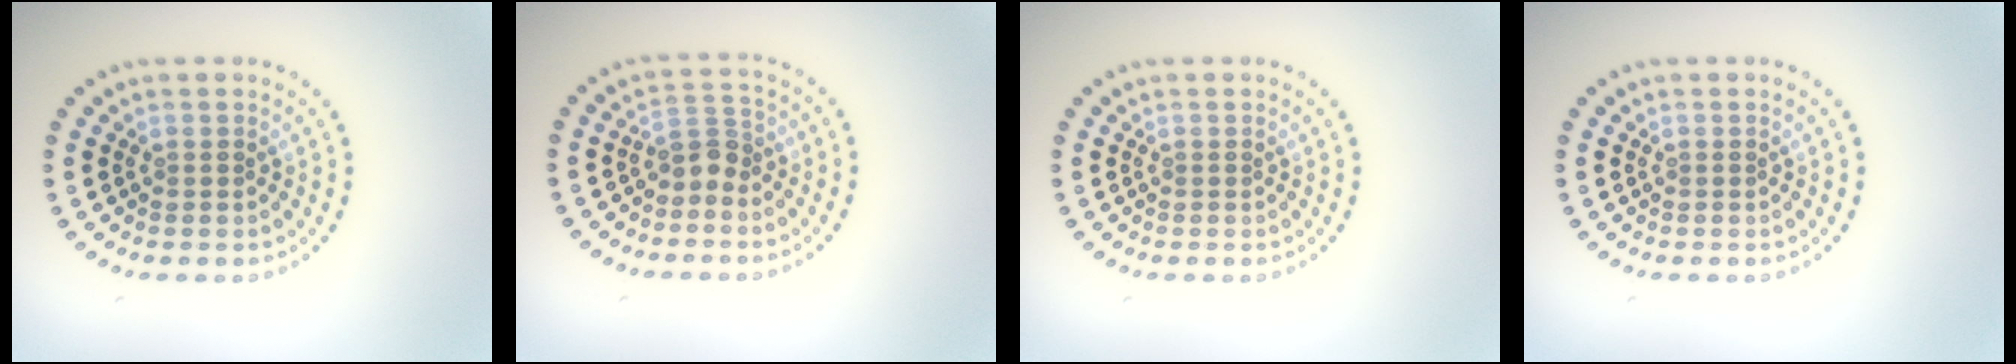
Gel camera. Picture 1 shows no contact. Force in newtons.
{"total": 2.1, "press": 1.6, "slide": 1.4}
{"total": 0.0}
{"total": 0.0}